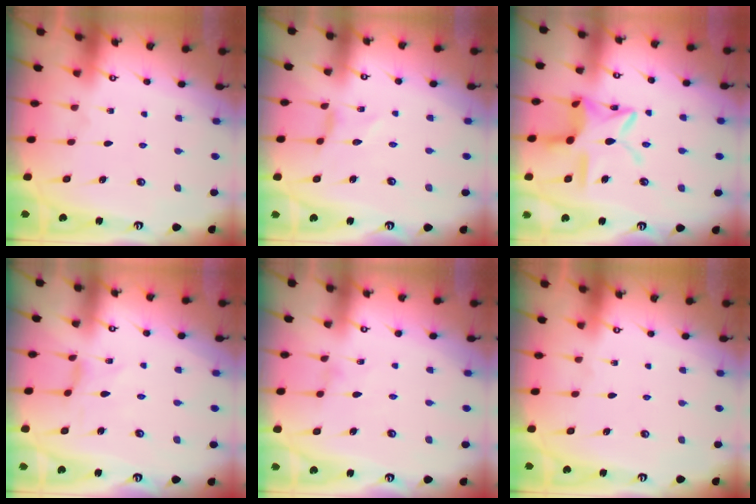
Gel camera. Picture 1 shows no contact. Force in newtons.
{"total": 0.0}
{"total": 14.3, "press": 14.2, "slide": 1.1}
{"total": 0.0}
{"total": 0.0}
{"total": 0.0}